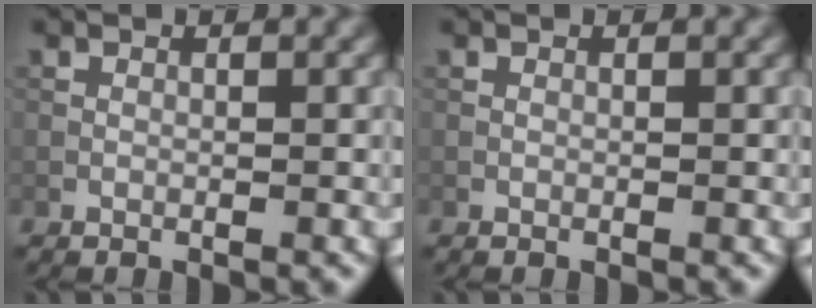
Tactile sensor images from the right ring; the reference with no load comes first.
{"total": 0.0}